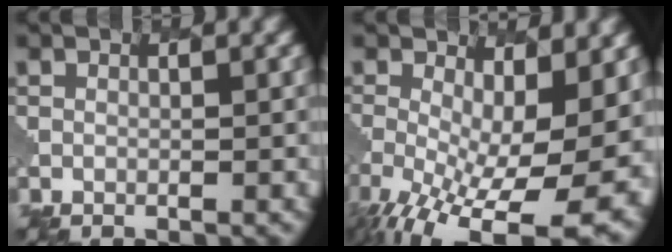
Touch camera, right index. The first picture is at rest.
{"total": 14.8, "force": [-4.6, 6.7, 12.4], "torque": [-0.214, -0.042, -0.049]}